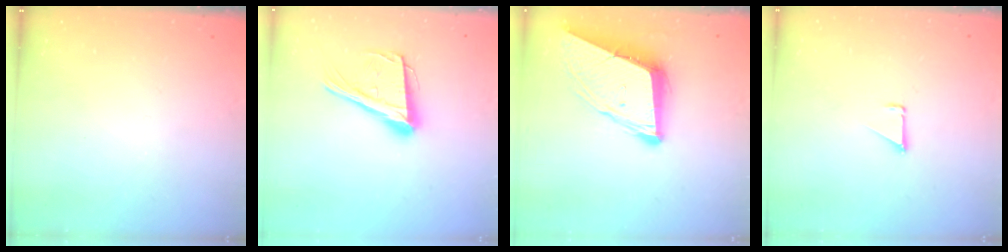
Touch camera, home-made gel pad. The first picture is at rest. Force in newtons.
{"total": 19.5, "press": 19.1, "slide": 3.9}
{"total": 11.4, "press": 10.8, "slide": 3.7}
{"total": 1.0, "press": 1.0, "slide": 0.1}